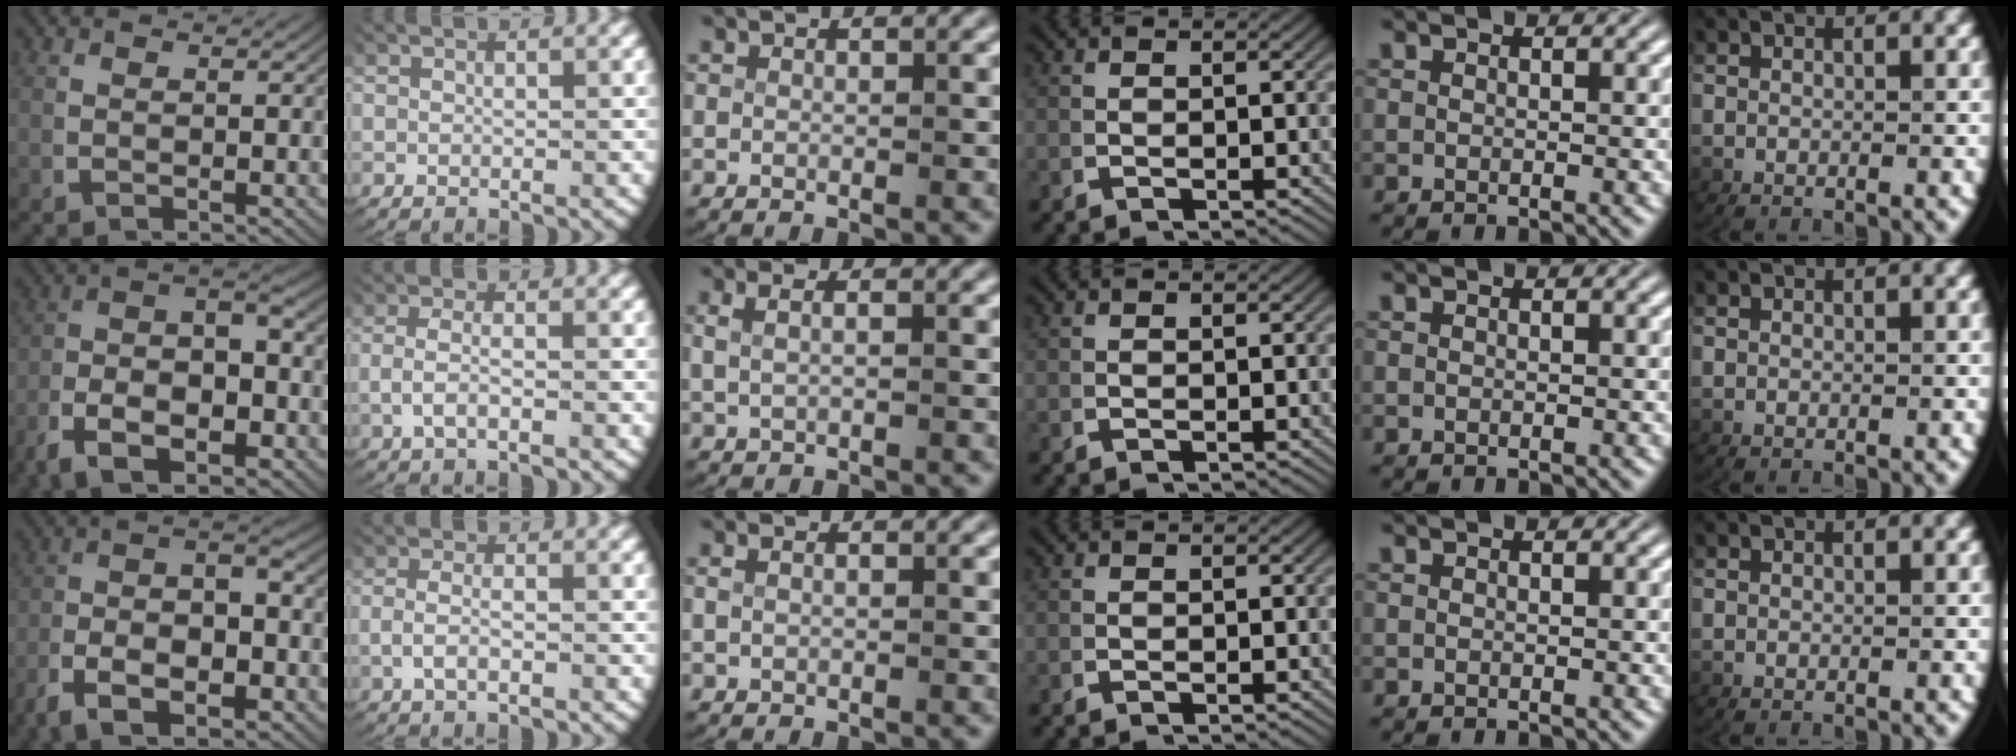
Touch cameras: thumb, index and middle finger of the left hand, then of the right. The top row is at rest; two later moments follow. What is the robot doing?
{"motion": "lift_and_place", "object": "towel"}